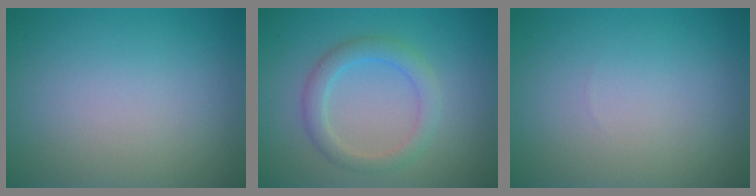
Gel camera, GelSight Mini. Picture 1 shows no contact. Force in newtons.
{"total": 2.9, "press": 2.8, "slide": 0.1}
{"total": 0.0}